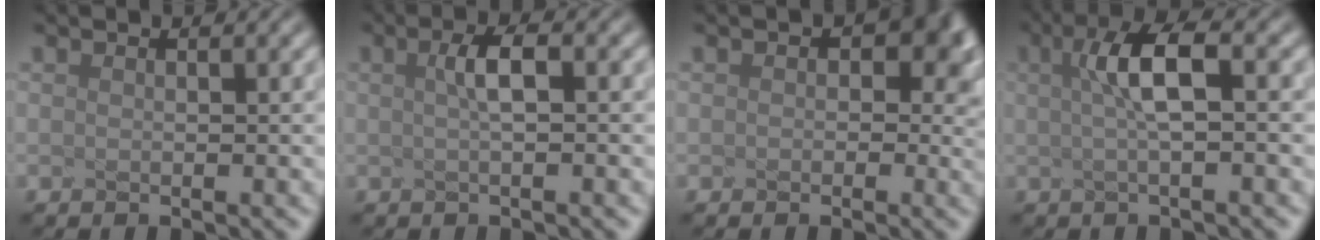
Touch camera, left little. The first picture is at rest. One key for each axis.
{"total": 1.6, "fx": -1.0, "fy": -0.5, "fz": 1.2, "tx": -0.044, "ty": 0.001, "tz": 0.018}
{"total": 3.3, "fx": 0.4, "fy": 2.2, "fz": 2.5, "tx": -0.040, "ty": -0.005, "tz": 0.046}
{"total": 3.0, "fx": -0.7, "fy": -0.2, "fz": 2.9, "tx": -0.080, "ty": 0.003, "tz": 0.023}